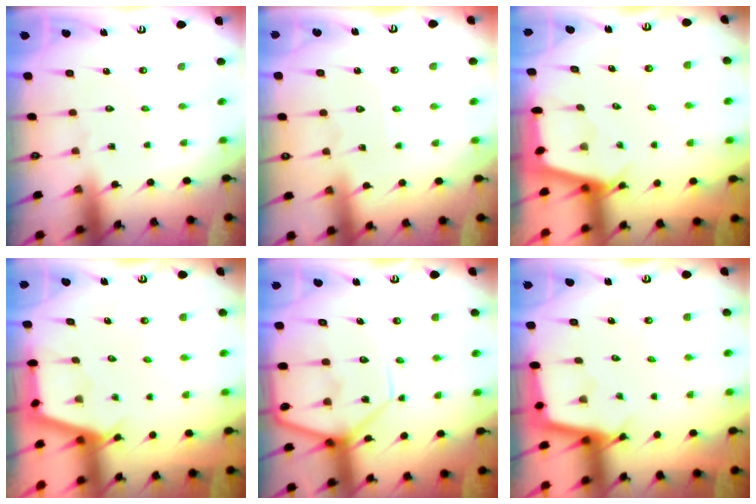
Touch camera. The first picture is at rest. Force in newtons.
{"total": 3.6, "press": 3.6, "slide": 0.4}
{"total": 2.4, "press": 2.4, "slide": 0.3}
{"total": 2.9, "press": 2.9, "slide": 0.3}
{"total": 12.0, "press": 11.9, "slide": 1.0}
{"total": 2.5, "press": 2.5, "slide": 0.2}